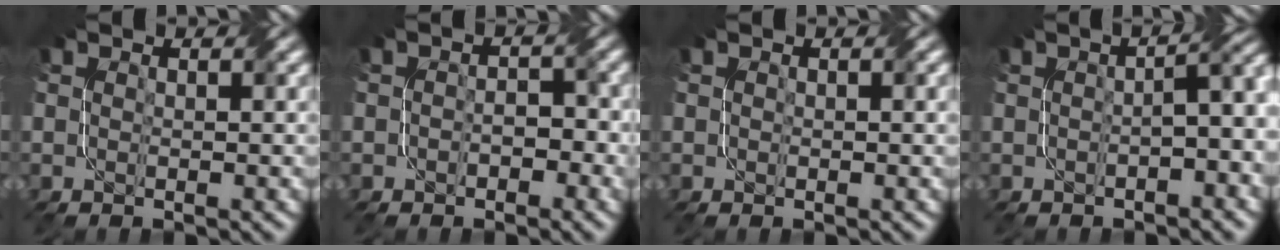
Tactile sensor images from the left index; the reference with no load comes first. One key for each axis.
{"total": 1.8, "fx": -0.9, "fy": 1.2, "fz": 1.0, "tx": -0.009, "ty": 0.006, "tz": -0.014}
{"total": 0.6, "fx": 0.3, "fy": 0.4, "fz": 0.3, "tx": -0.004, "ty": 0.001, "tz": 0.006}
{"total": 4.4, "fx": -0.4, "fy": 1.4, "fz": 4.1, "tx": -0.043, "ty": 0.012, "tz": -0.003}